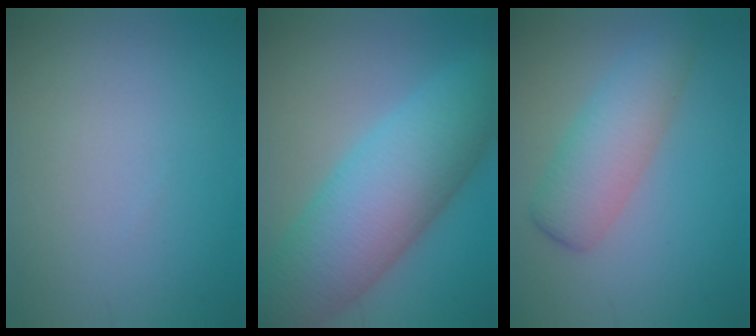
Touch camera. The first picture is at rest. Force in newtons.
{"total": 10.6, "press": 10.6, "slide": 0.4}
{"total": 4.7, "press": 4.7, "slide": 0.1}